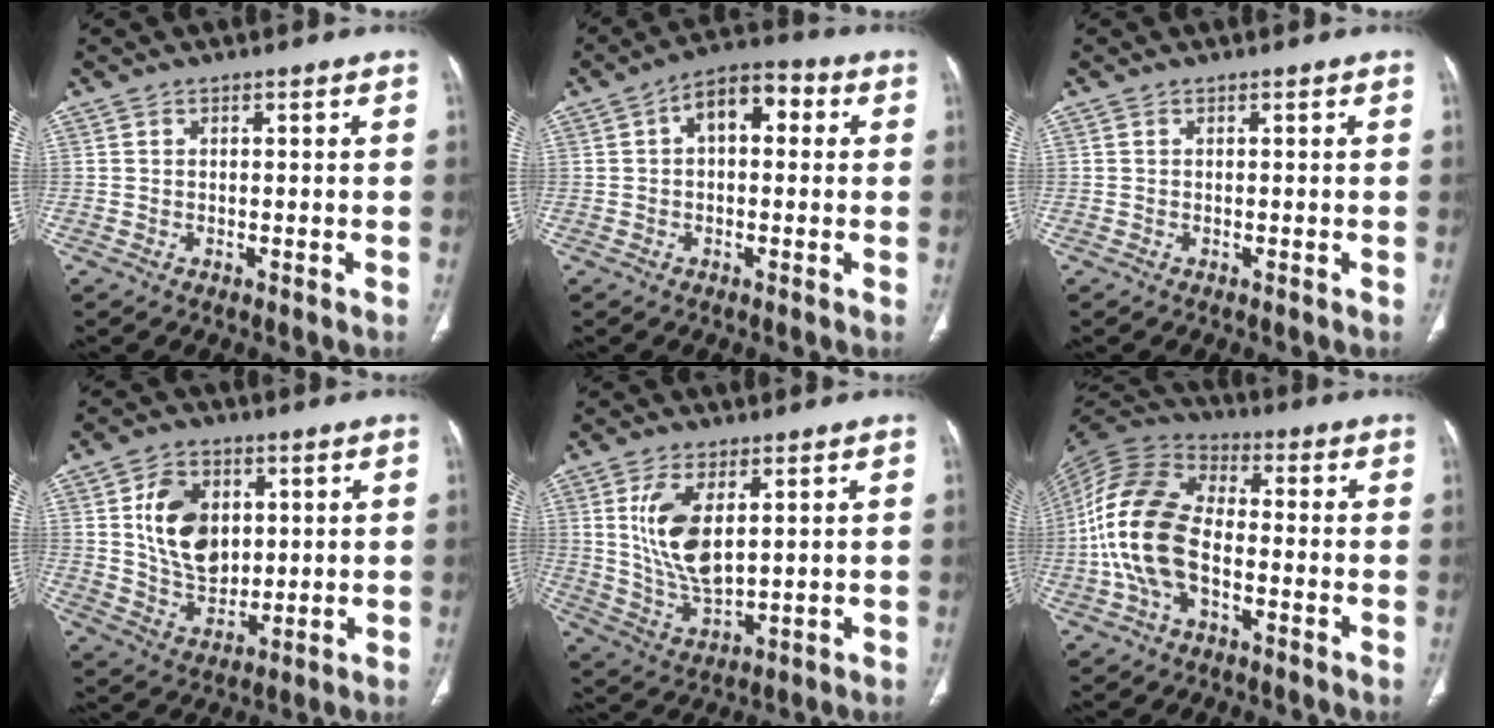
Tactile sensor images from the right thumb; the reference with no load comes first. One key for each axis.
{"total": 8.3, "fx": 1.6, "fy": 4.9, "fz": 6.6, "tx": -0.082, "ty": 0.028, "tz": 0.016}
{"total": 0.0}
{"total": 12.9, "fx": 2.8, "fy": 9.2, "fz": 8.6, "tx": -0.118, "ty": -0.017, "tz": 0.059}
{"total": 11.6, "fx": 3.1, "fy": 5.6, "fz": 9.7, "tx": -0.189, "ty": -0.023, "tz": 0.072}
{"total": 16.2, "fx": -3.0, "fy": 9.6, "fz": 12.8, "tx": -0.268, "ty": 0.032, "tz": -0.062}